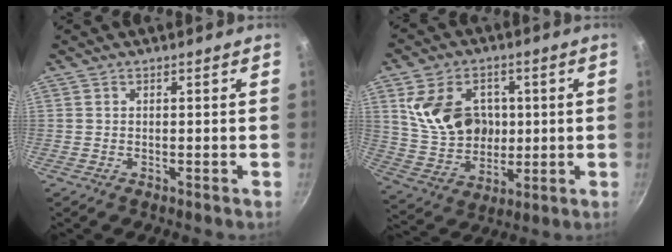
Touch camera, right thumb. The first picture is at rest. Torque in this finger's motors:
{"motor_torque": [-0.59, 1.01, 1.08, 0.21, 0.11]}